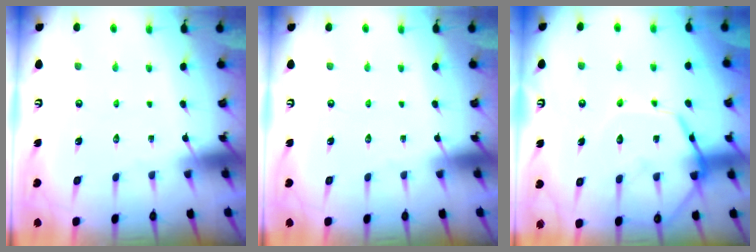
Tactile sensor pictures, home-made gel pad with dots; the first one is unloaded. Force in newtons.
{"total": 0.0}
{"total": 13.2, "press": 13.1, "slide": 1.3}